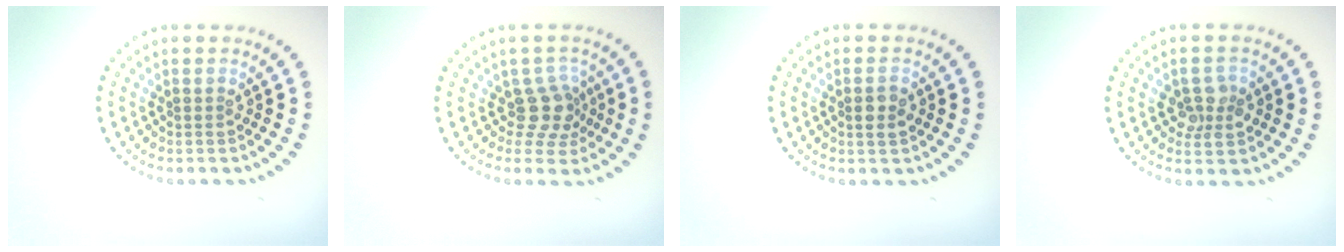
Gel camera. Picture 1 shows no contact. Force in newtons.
{"total": 2.9, "press": 2.2, "slide": 1.9}
{"total": 1.7, "press": 1.7, "slide": 0.3}
{"total": 2.5, "press": 2.5, "slide": 0.2}